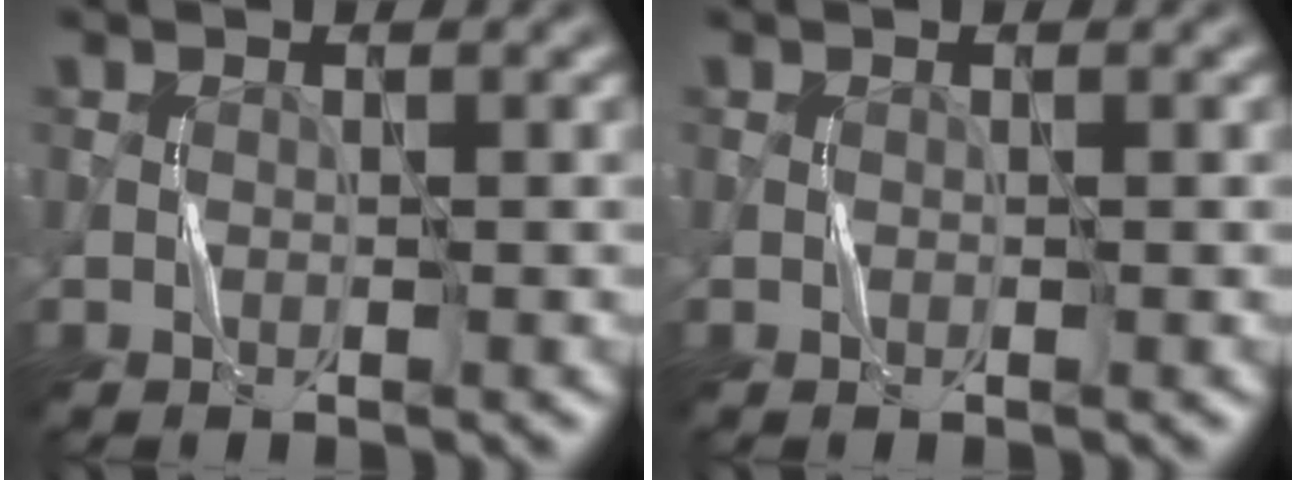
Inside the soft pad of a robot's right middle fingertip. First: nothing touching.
{"total": 0.0}